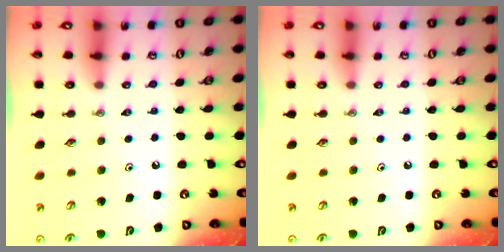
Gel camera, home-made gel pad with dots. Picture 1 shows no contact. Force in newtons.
{"total": 0.0}